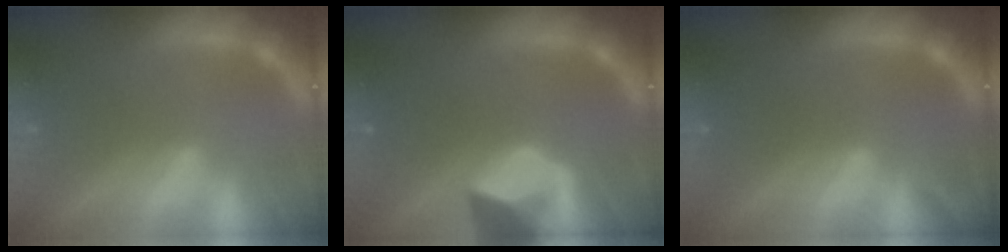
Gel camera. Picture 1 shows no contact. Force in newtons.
{"total": 4.4}
{"total": 0.9}